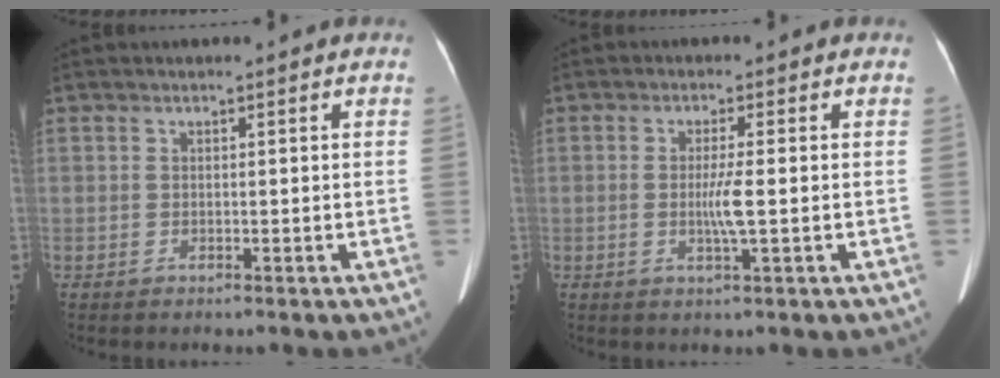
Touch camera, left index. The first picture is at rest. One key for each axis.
{"total": 3.7, "fx": -0.4, "fy": -0.2, "fz": 3.7, "tx": -0.074, "ty": -0.007, "tz": -0.007}